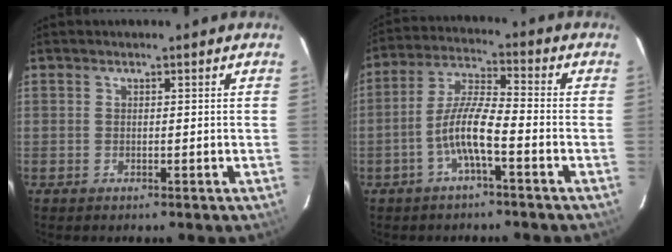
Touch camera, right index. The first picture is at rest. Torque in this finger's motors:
{"motor_torque": [1.36, -0.74, 0.69, 0.19]}